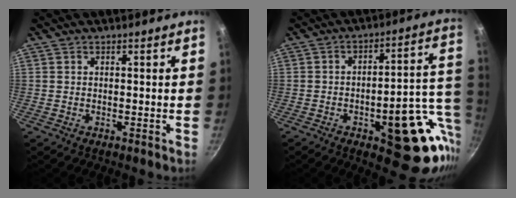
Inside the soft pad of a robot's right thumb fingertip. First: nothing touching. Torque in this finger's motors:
{"motor_torque": [2.20, 1.57, 1.60, -0.60, 0.08]}